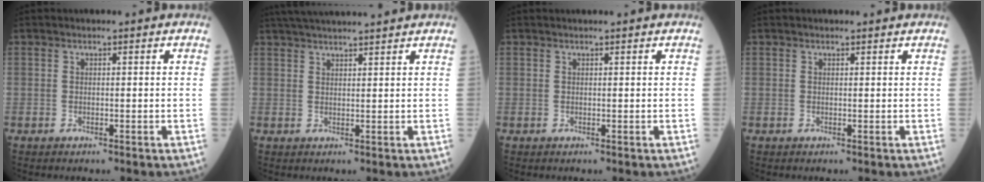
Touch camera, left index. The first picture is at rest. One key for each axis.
{"total": 10.4, "fx": 9.5, "fy": 0.1, "fz": 4.4, "tx": -0.075, "ty": 0.032, "tz": 0.140}
{"total": 0.8, "fx": 0.8, "fy": 0.0, "fz": 0.2, "tx": -0.004, "ty": 0.009, "tz": 0.013}
{"total": 0.5, "fx": 0.5, "fy": 0.1, "fz": 0.0, "tx": -0.007, "ty": -0.001, "tz": 0.006}